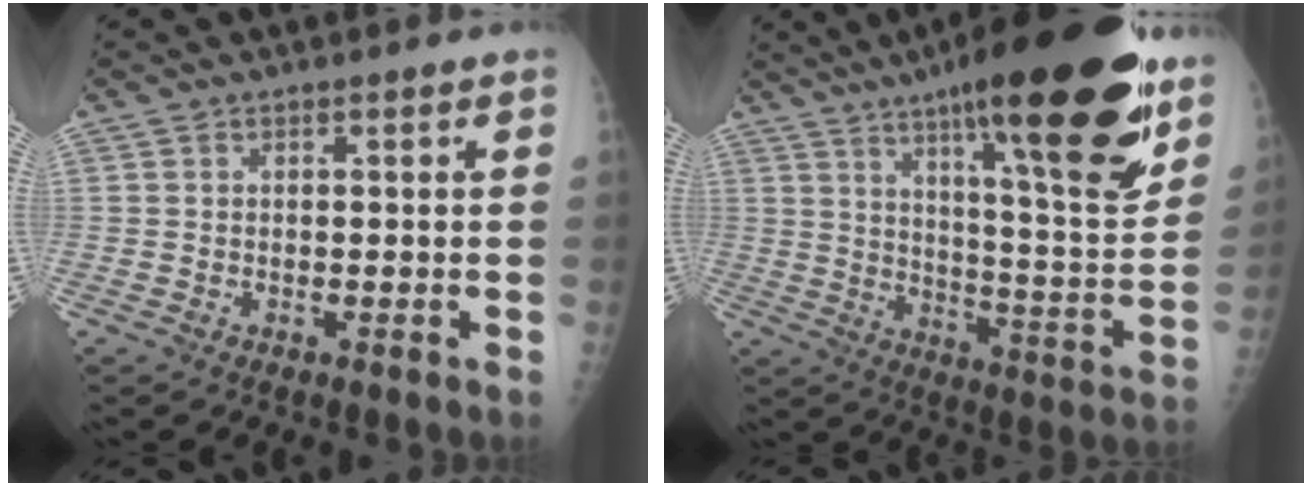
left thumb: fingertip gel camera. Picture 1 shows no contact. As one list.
[{"total": 28.5, "force": [17.3, 6.0, 21.9], "torque": [-0.300, -0.063, 0.265]}]